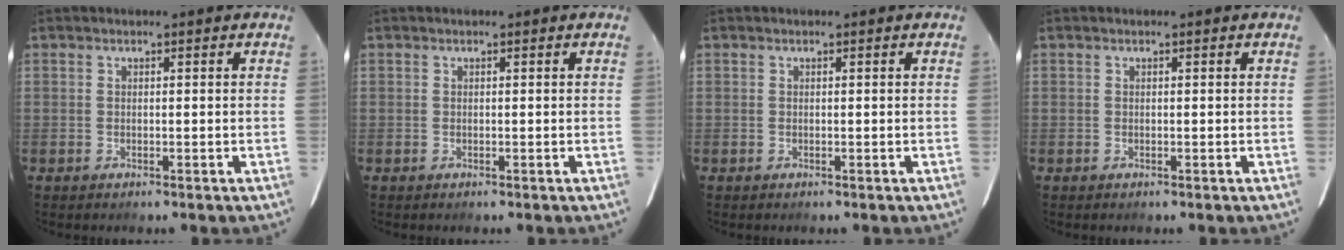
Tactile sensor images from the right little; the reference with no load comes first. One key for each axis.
{"total": 0.0}
{"total": 0.0}
{"total": 0.0}